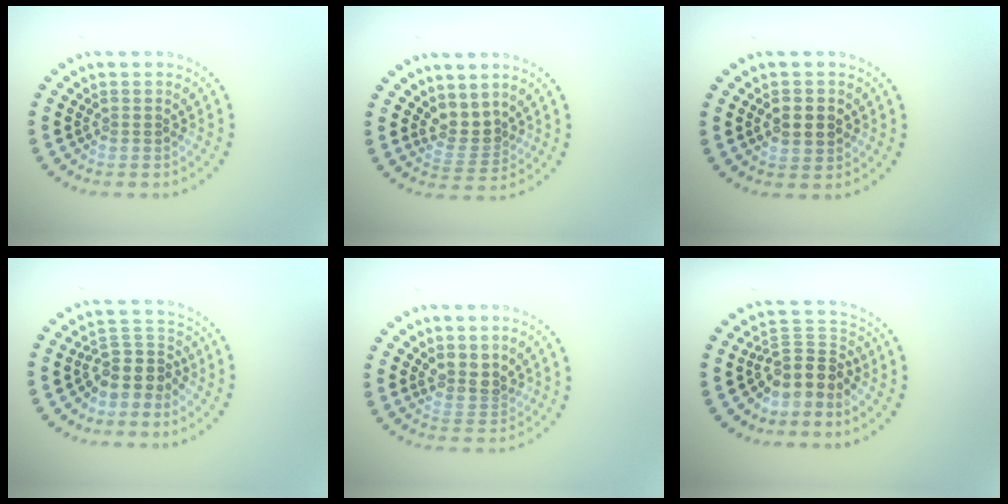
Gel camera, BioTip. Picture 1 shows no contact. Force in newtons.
{"total": 2.6, "press": 1.9, "slide": 1.8}
{"total": 2.7, "press": 2.7, "slide": 0.5}
{"total": 3.3, "press": 2.5, "slide": 2.1}
{"total": 2.4, "press": 2.0, "slide": 1.4}
{"total": 3.5, "press": 2.6, "slide": 2.3}